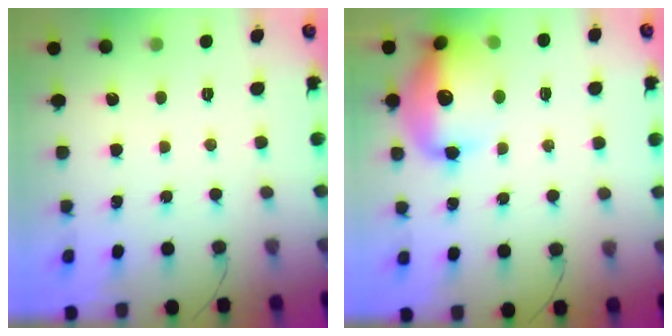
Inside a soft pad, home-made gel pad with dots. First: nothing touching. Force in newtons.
{"total": 16.1, "press": 15.8, "slide": 2.9}